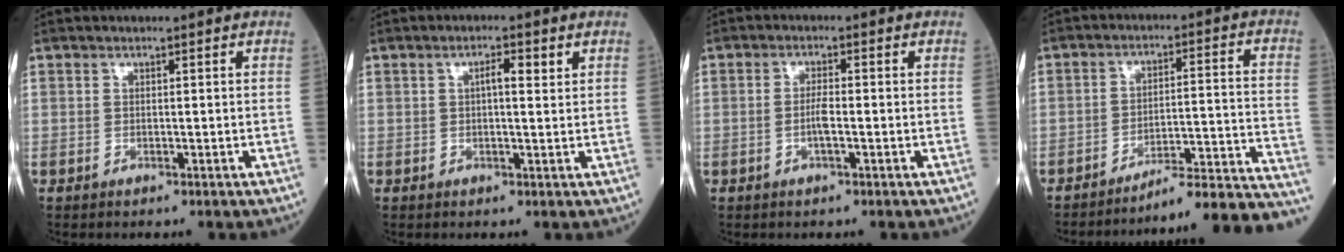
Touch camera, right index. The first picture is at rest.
{"total": 2.5, "force": [1.0, 0.6, 2.3], "torque": [-0.041, 0.006, 0.014]}
{"total": 2.5, "force": [-0.6, 0.4, 2.4], "torque": [-0.048, 0.001, -0.013]}
{"total": 17.3, "force": [-16.6, -2.0, 4.4], "torque": [-0.009, 0.024, -0.225]}